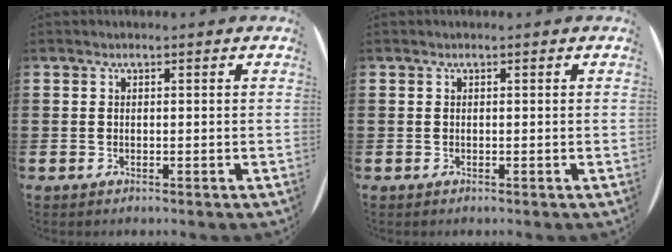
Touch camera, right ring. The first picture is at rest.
{"total": 0.0}